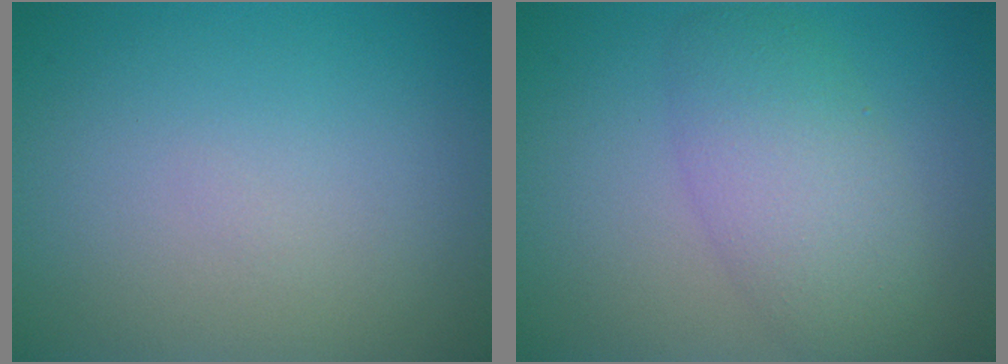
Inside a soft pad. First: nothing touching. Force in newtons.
{"total": 4.9, "press": 4.9, "slide": 0.2}